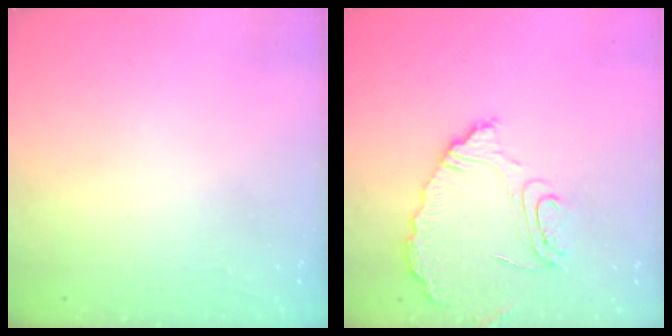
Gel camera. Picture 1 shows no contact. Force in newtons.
{"total": 10.6, "press": 10.6, "slide": 0.7}